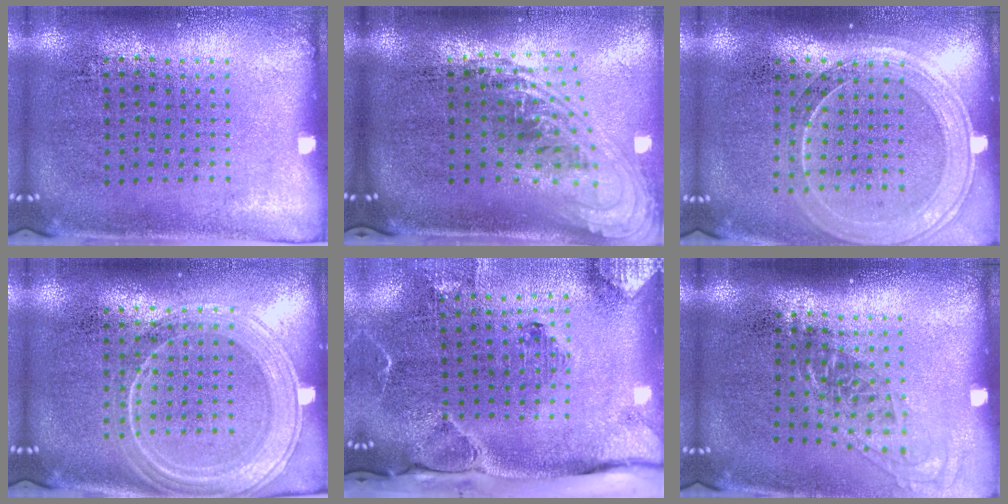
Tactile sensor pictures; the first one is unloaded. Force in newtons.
{"total": 2.4, "press": 1.7, "slide": 1.7}
{"total": 1.7, "press": 1.5, "slide": 0.7}
{"total": 1.8, "press": 1.8, "slide": 0.2}
{"total": 3.1, "press": 2.3, "slide": 2.1}
{"total": 1.3, "press": 1.0, "slide": 0.8}